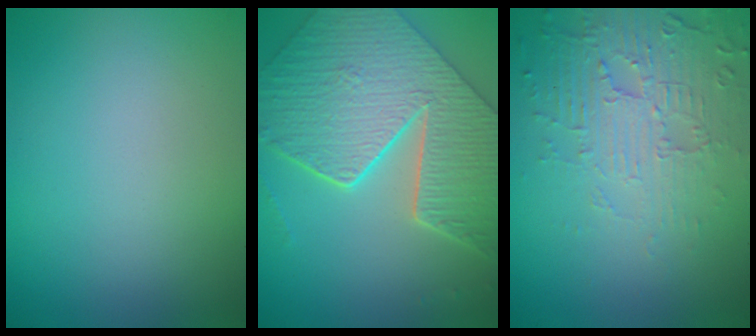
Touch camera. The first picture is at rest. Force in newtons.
{"total": 9.7, "press": 6.8, "slide": 7.0}
{"total": 5.5, "press": 3.7, "slide": 4.1}